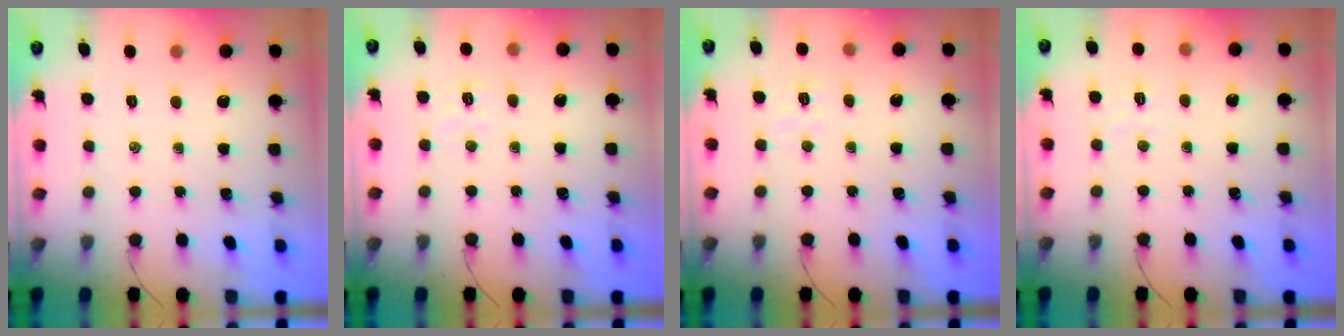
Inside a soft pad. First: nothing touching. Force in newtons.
{"total": 3.4, "press": 3.3, "slide": 1.1}
{"total": 3.8, "press": 3.6, "slide": 1.0}
{"total": 2.5, "press": 2.4, "slide": 0.8}